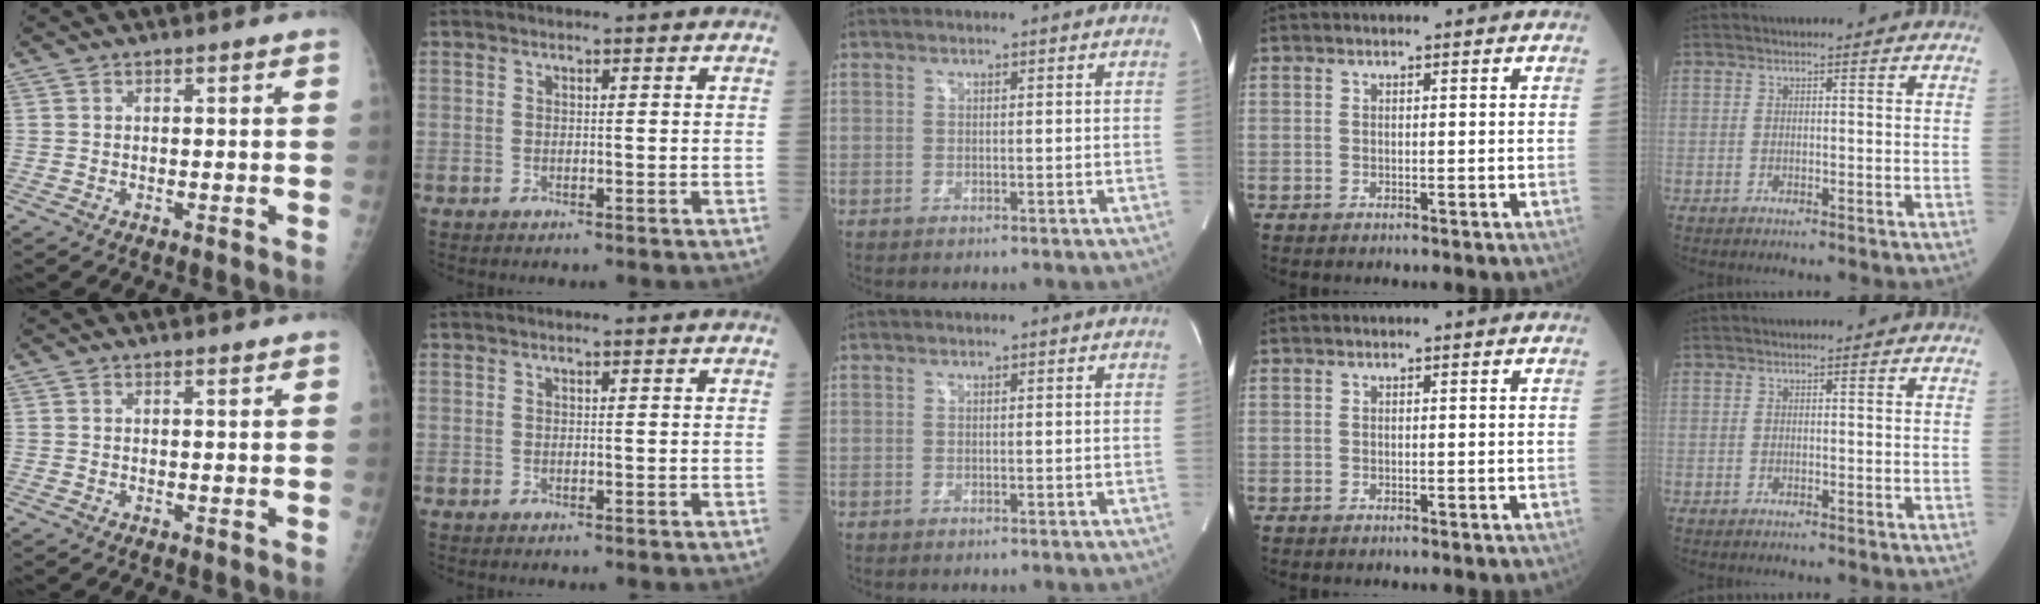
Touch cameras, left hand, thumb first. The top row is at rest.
{"thumb": {"total": 0.6, "force": [0.4, 0.1, 0.3], "torque": [-0.008, -0.002, 0.007]}}